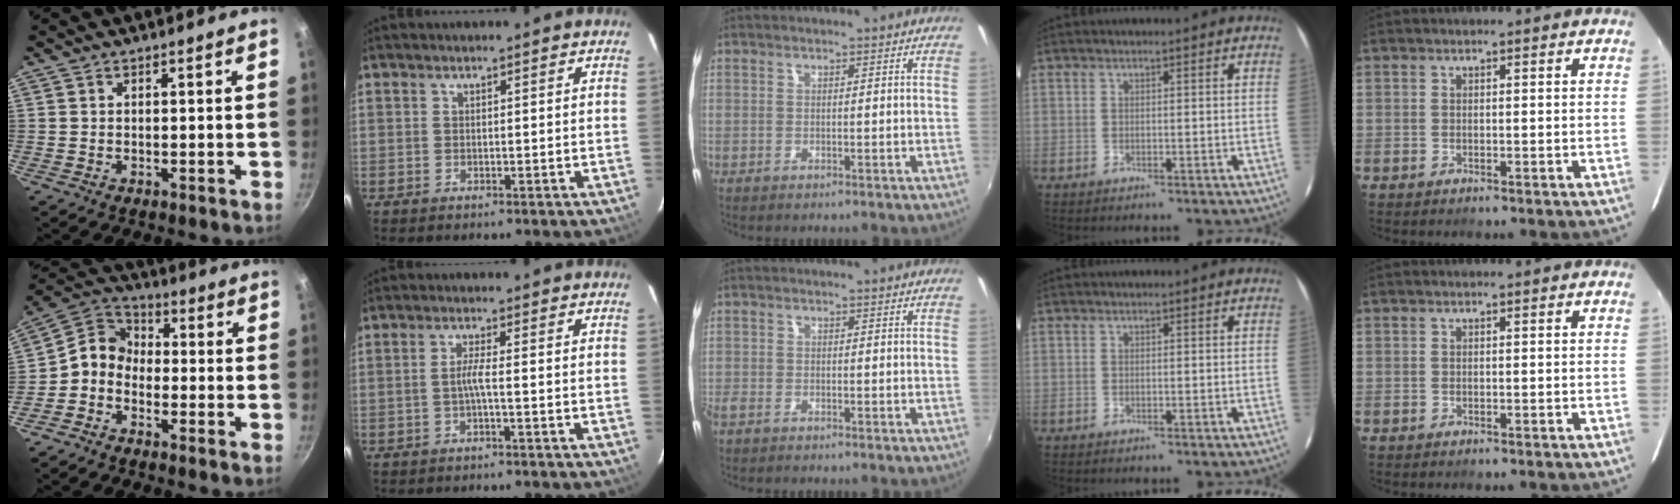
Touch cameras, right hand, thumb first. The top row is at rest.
{"thumb": {"total": 7.3, "force": [-2.5, 5.7, 3.7], "torque": [-0.053, 0.041, -0.078]}, "index": {"total": 2.1, "force": [-0.8, -0.4, 1.9], "torque": [-0.039, 0.000, -0.016]}, "middle": {"total": 1.9, "force": [-1.5, 0.7, 0.8], "torque": [-0.020, -0.008, -0.031]}}